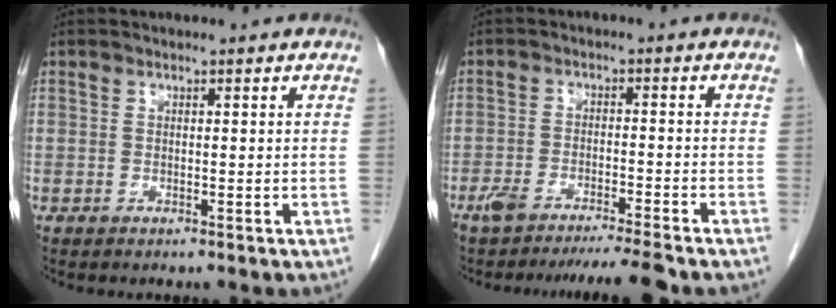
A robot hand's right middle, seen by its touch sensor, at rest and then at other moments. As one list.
[{"total": 7.8, "force": [-6.9, -0.7, 3.6], "torque": [-0.046, -0.008, -0.110]}]